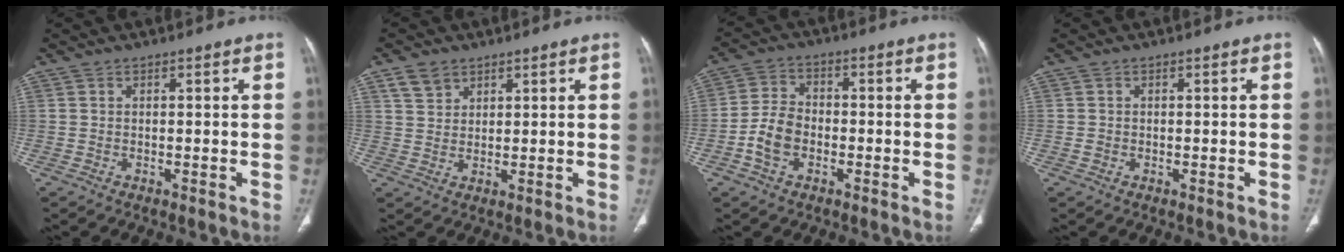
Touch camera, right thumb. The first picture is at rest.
{"total": 4.3, "force": [2.7, 2.9, 1.6], "torque": [-0.020, -0.009, 0.058]}
{"total": 7.0, "force": [-2.3, 4.9, 4.4], "torque": [-0.080, 0.019, -0.051]}
{"total": 0.7, "force": [-0.2, 0.6, 0.3], "torque": [-0.004, 0.001, -0.002]}